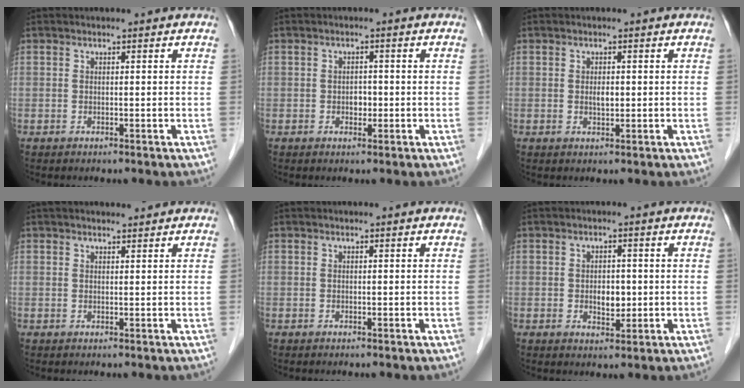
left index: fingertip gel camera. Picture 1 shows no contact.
{"total": 1.6, "force": [-0.6, 1.1, 1.0], "torque": [-0.015, 0.000, -0.007]}
{"total": 1.3, "force": [-0.1, 0.6, 1.1], "torque": [-0.020, -0.005, 0.000]}
{"total": 4.0, "force": [3.7, 0.7, 1.5], "torque": [-0.016, 0.023, 0.050]}
{"total": 0.0}
{"total": 2.9, "force": [-0.4, 1.8, 2.3], "torque": [-0.036, -0.003, -0.001]}